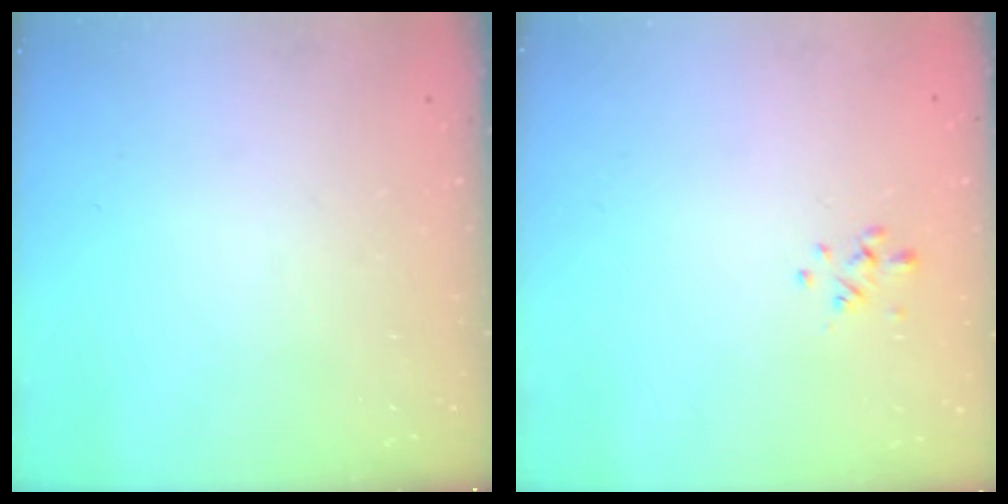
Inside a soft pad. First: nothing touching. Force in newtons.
{"total": 0.9, "press": 0.7, "slide": 0.5}